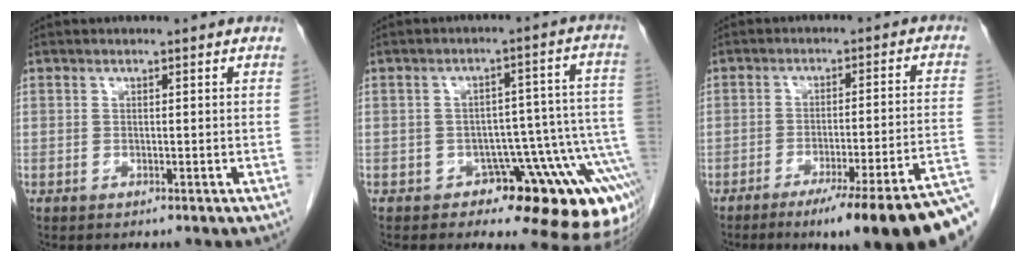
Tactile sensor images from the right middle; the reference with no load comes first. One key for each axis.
{"total": 13.5, "fx": -8.8, "fy": 5.2, "fz": 8.9, "tx": -0.015, "ty": 0.058, "tz": -0.103}
{"total": 19.7, "fx": -15.0, "fy": -0.3, "fz": 12.7, "tx": -0.083, "ty": -0.004, "tz": -0.202}